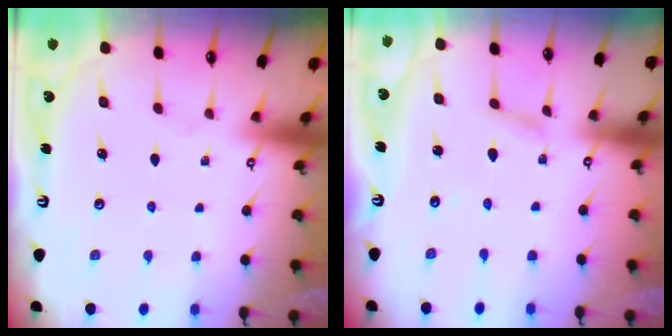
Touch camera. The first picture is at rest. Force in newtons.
{"total": 3.0, "press": 3.0, "slide": 0.1}